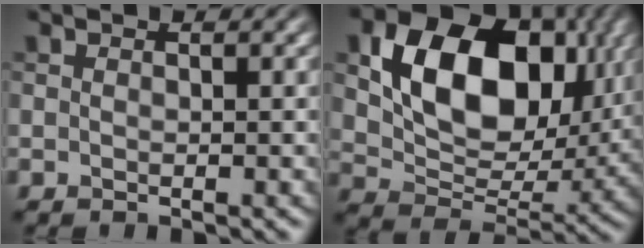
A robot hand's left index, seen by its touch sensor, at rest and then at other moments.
{"total": 13.1, "force": [3.7, 8.7, 9.0], "torque": [-0.151, -0.009, 0.075]}